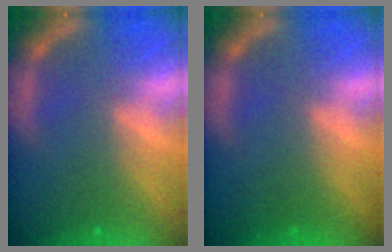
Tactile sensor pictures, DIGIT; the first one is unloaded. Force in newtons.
{"total": 0.0}